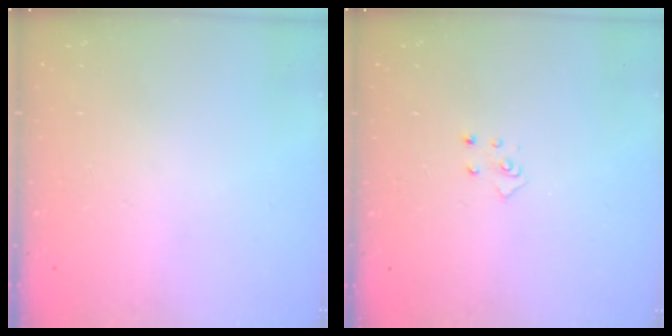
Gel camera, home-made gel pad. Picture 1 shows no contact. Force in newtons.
{"total": 4.2, "press": 4.2, "slide": 0.3}